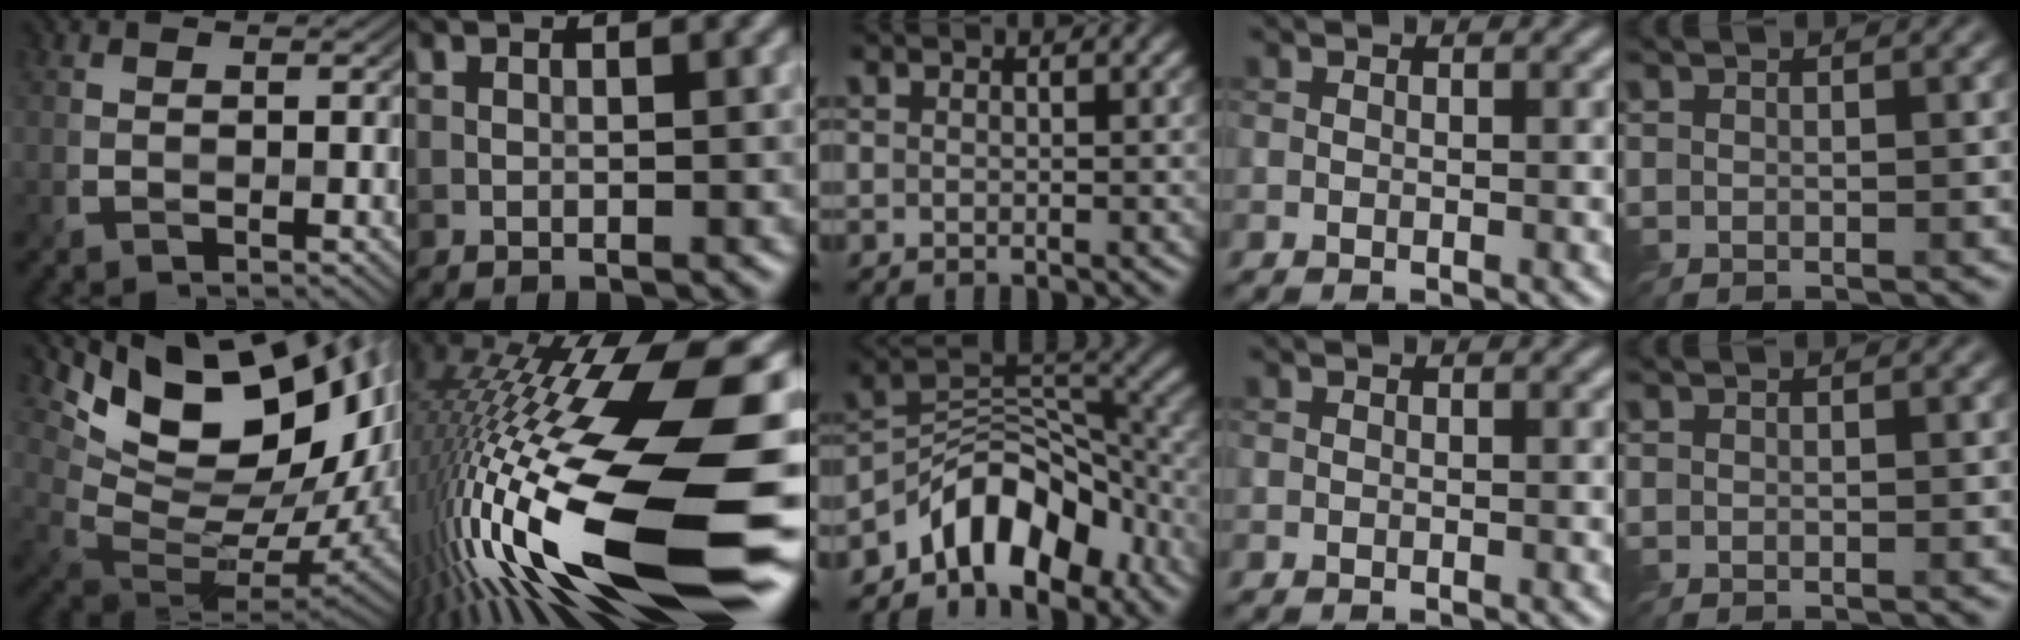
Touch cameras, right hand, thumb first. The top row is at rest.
{"thumb": {"total": 17.4, "force": [5.5, 9.4, 13.6], "torque": [-0.240, 0.000, 0.115]}, "index": {"total": 20.3, "force": [-3.9, 5.1, 19.3], "torque": [-0.360, -0.004, -0.075]}, "middle": {"total": 8.1, "force": [-5.5, 4.2, 4.3], "torque": [-0.038, 0.009, -0.101]}}